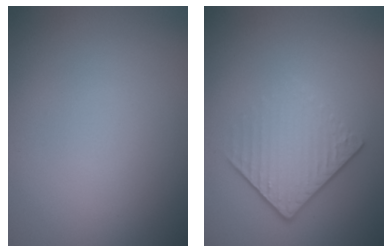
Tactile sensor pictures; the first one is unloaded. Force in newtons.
{"total": 4.3, "press": 2.9, "slide": 3.2}